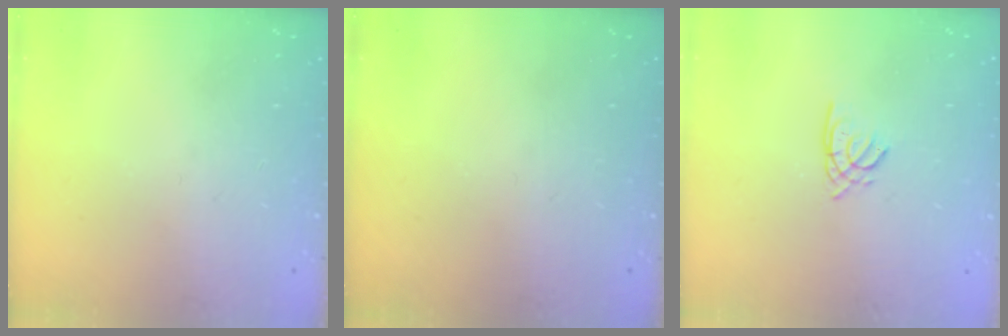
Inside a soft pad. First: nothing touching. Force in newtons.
{"total": 0.0}
{"total": 1.6, "press": 1.5, "slide": 0.4}